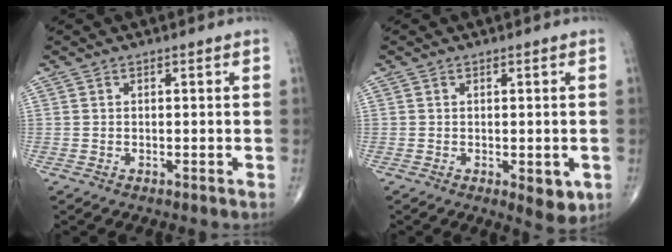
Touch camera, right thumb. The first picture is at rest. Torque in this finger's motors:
{"motor_torque": [0.22, 1.07, -0.09, -0.06, 0.12]}